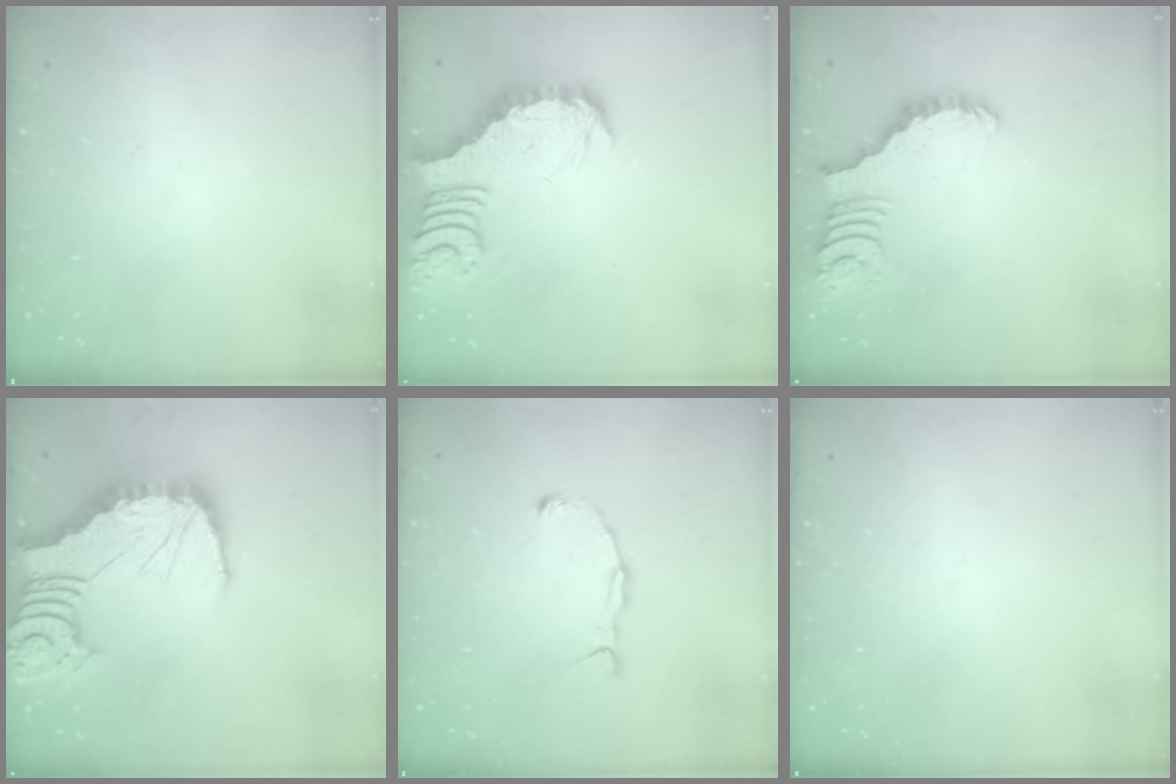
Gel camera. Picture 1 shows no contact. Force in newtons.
{"total": 6.0, "press": 5.9, "slide": 0.7}
{"total": 2.6, "press": 2.5, "slide": 0.5}
{"total": 8.7, "press": 8.6, "slide": 0.9}
{"total": 2.5, "press": 2.5, "slide": 0.2}
{"total": 0.0}